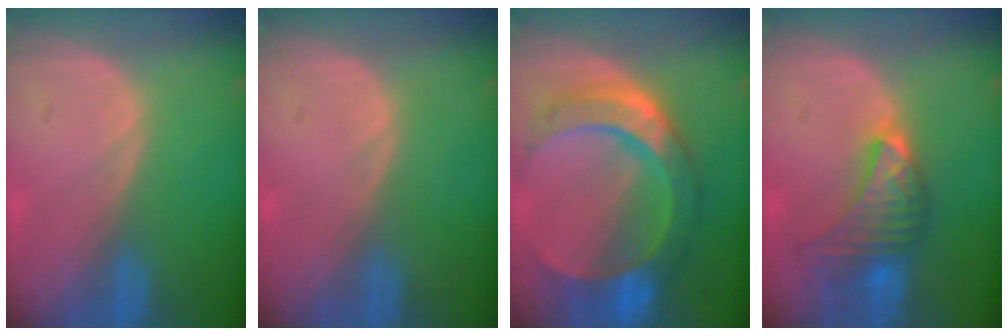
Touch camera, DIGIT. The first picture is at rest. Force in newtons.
{"total": 0.0}
{"total": 11.1, "press": 11.0, "slide": 1.1}
{"total": 7.2, "press": 7.2, "slide": 0.3}